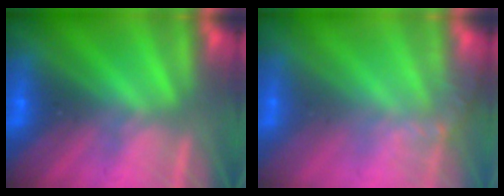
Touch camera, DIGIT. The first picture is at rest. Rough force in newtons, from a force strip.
{"total": 1.4}